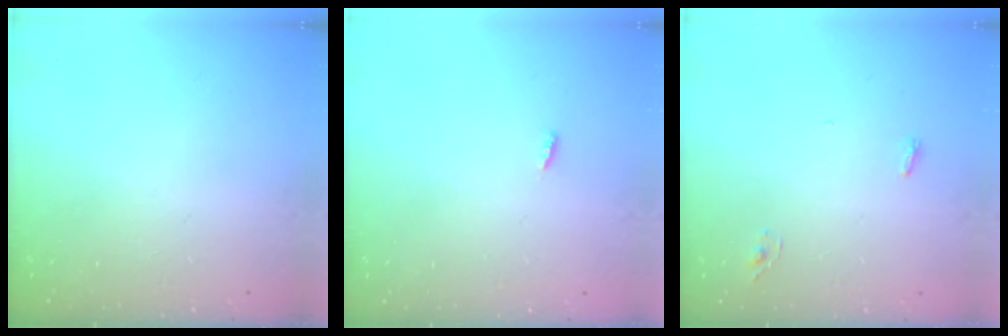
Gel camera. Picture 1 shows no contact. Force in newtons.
{"total": 2.8, "press": 2.7, "slide": 0.8}
{"total": 3.6, "press": 3.2, "slide": 1.6}